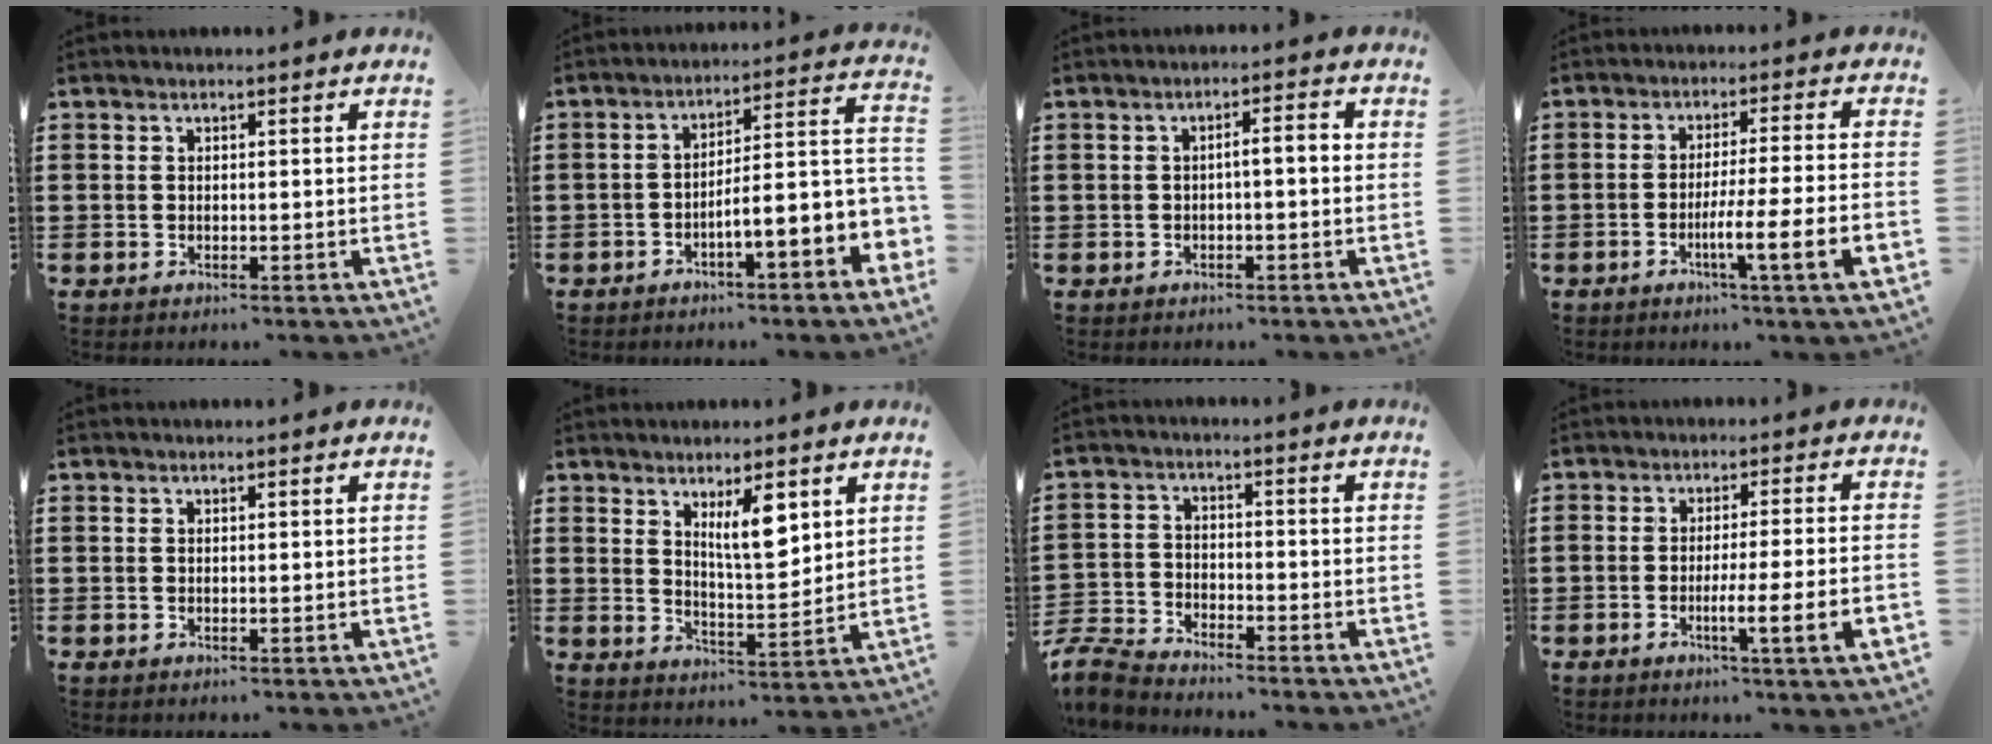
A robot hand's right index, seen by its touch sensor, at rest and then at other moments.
{"total": 6.8, "force": [-3.1, 0.7, 6.0], "torque": [-0.097, -0.033, -0.063]}
{"total": 2.0, "force": [-0.7, 0.2, 1.9], "torque": [-0.035, 0.000, -0.014]}
{"total": 7.6, "force": [-3.5, -0.5, 6.8], "torque": [-0.112, -0.012, -0.062]}
{"total": 0.0}
{"total": 6.8, "force": [3.5, 2.1, 5.5], "torque": [-0.099, -0.006, 0.058]}
{"total": 4.7, "force": [-4.6, 0.7, 0.6], "torque": [-0.040, -0.005, -0.102]}
{"total": 6.3, "force": [-2.6, -0.4, 5.8], "torque": [-0.095, -0.014, -0.045]}